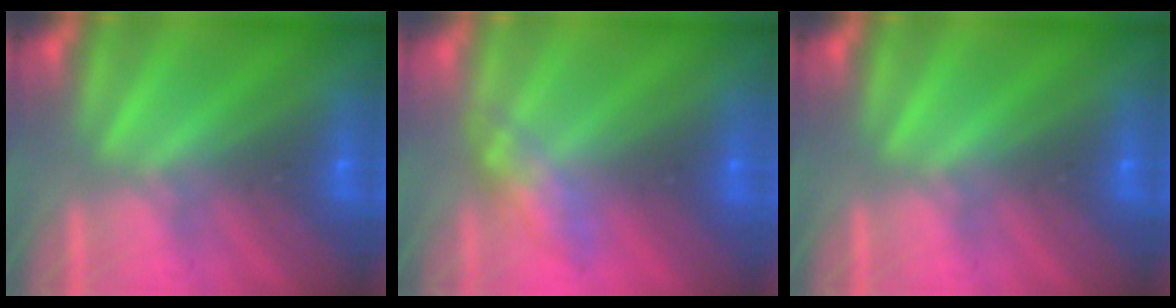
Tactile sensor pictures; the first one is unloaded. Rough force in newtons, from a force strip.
{"total": 2.6}
{"total": 0.0}